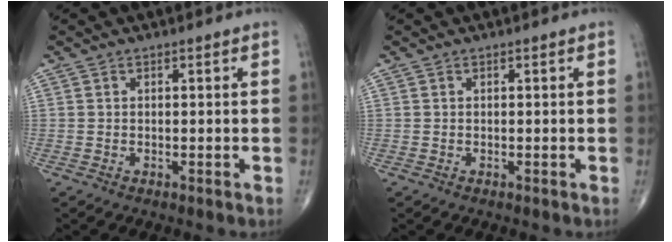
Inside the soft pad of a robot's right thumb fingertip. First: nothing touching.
{"total": 0.0}